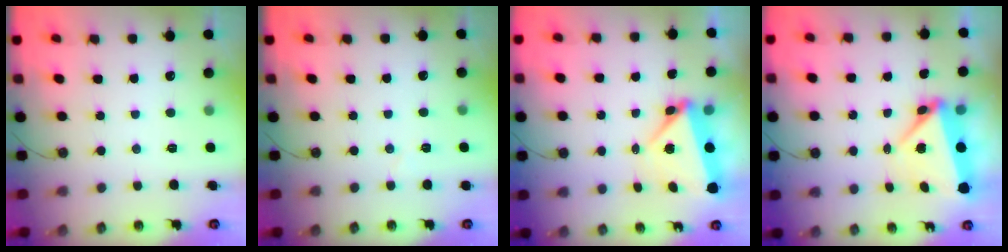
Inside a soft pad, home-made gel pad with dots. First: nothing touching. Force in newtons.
{"total": 3.7, "press": 3.5, "slide": 1.3}
{"total": 5.5, "press": 5.5, "slide": 0.7}
{"total": 7.0, "press": 6.9, "slide": 0.7}